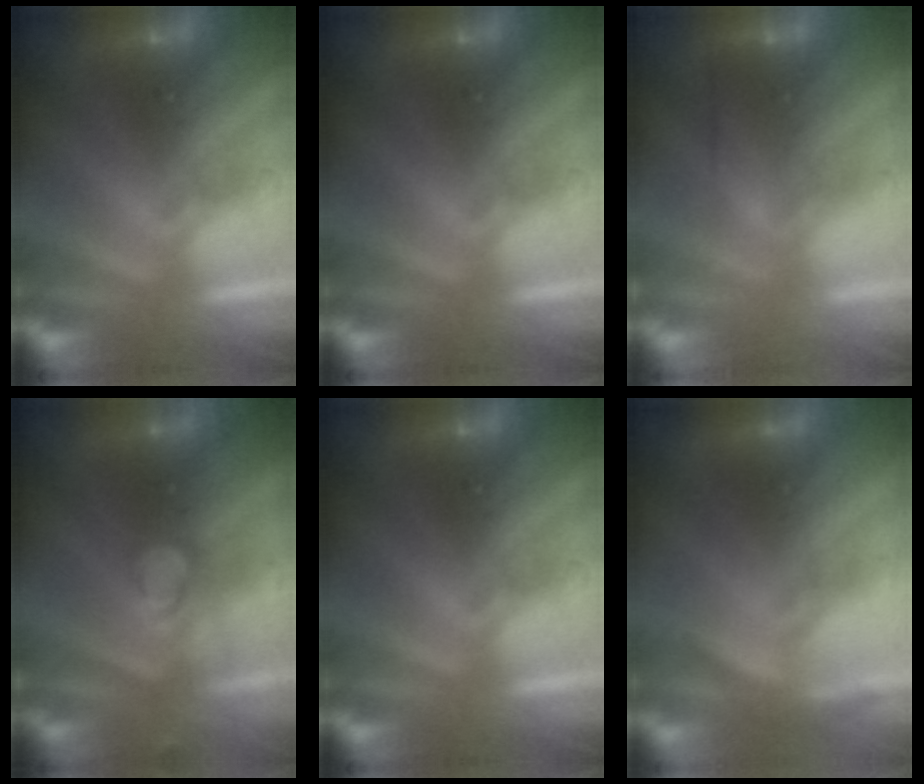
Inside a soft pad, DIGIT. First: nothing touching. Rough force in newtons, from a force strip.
{"total": 0.0}
{"total": 3.0}
{"total": 2.7}
{"total": 0.0}
{"total": 2.9}